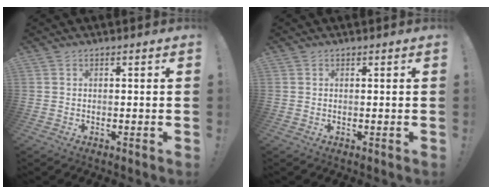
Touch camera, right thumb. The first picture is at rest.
{"total": 0.0}